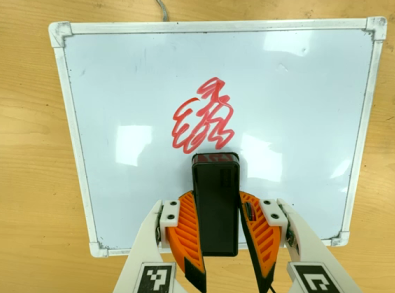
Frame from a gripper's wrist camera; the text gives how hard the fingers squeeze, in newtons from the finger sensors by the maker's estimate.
{"total": 7.9, "left": 7.1, "right": 8.7}